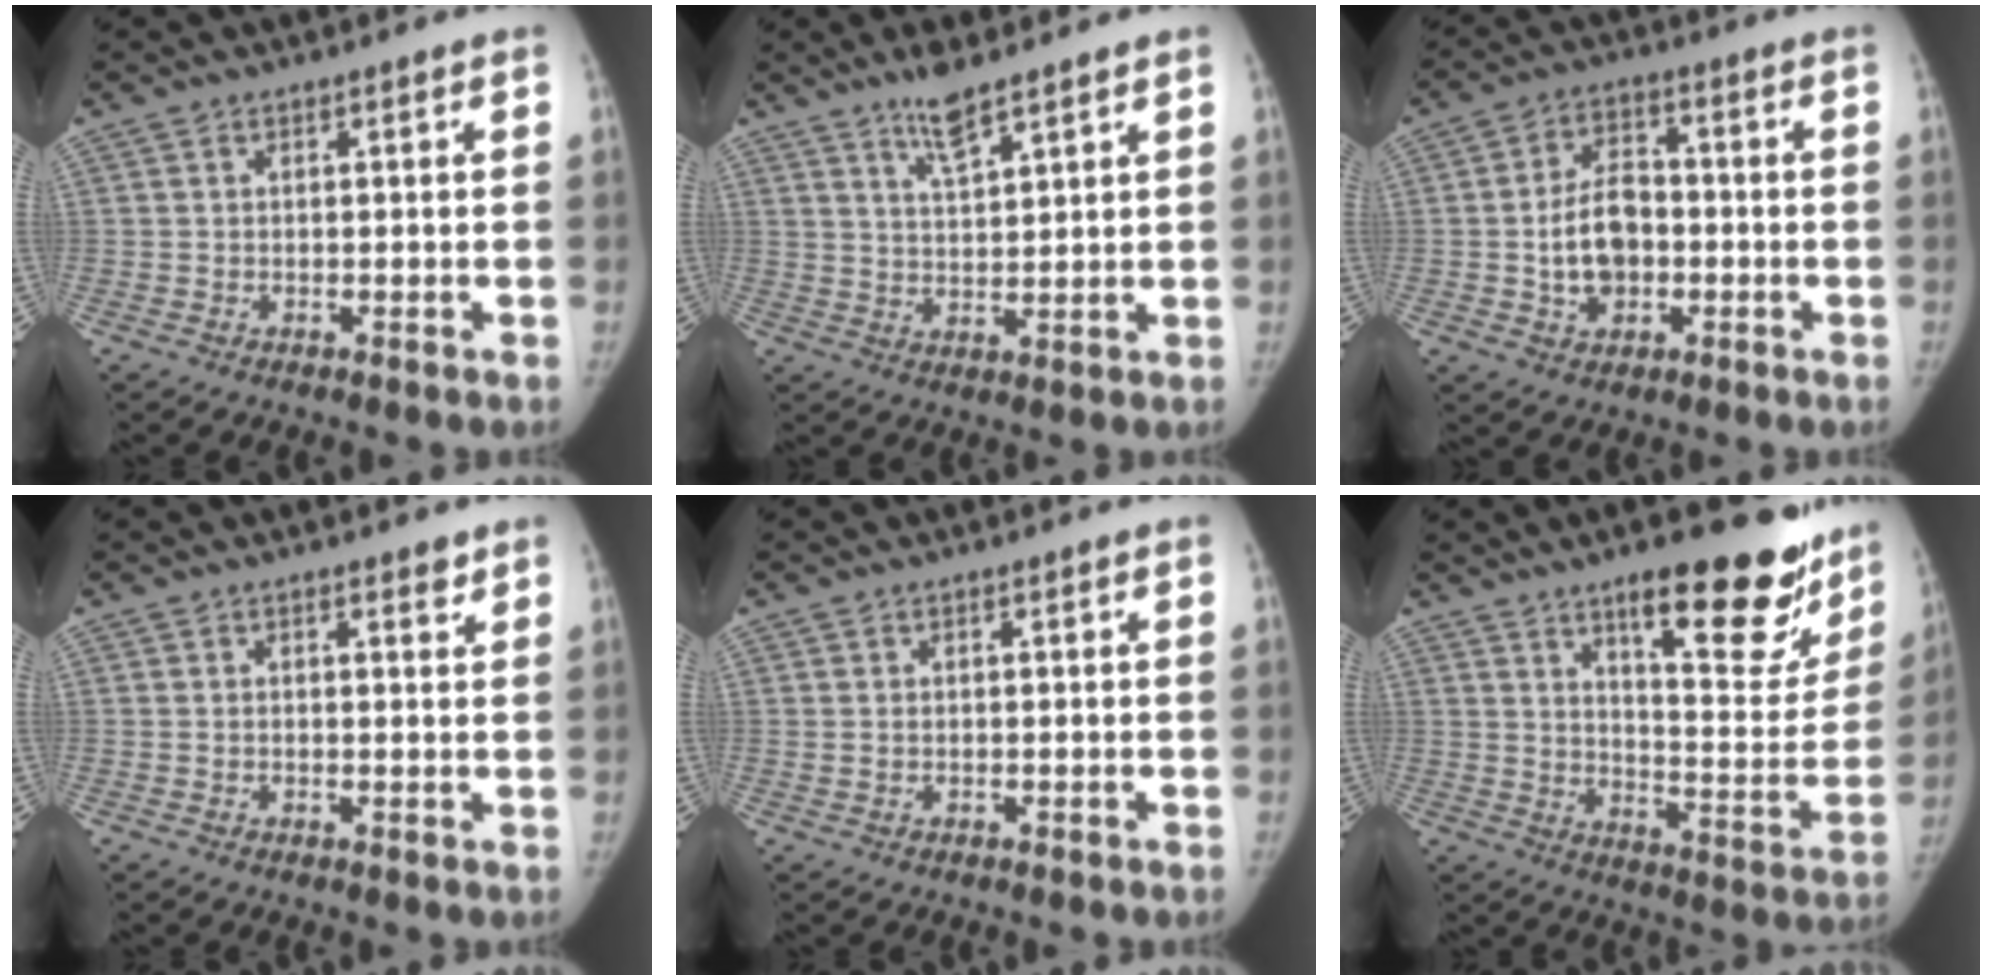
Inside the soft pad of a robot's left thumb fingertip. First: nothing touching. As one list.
[{"total": 5.6, "force": [4.3, 1.0, 3.5], "torque": [-0.054, -0.027, 0.079]}, {"total": 9.6, "force": [-1.5, 6.8, 6.6], "torque": [-0.094, 0.019, -0.027]}, {"total": 1.3, "force": [1.0, 0.5, 0.7], "torque": [0.003, -0.006, 0.012]}, {"total": 0.7, "force": [0.2, 0.4, 0.5], "torque": [-0.011, 0.002, 0.009]}, {"total": 21.6, "force": [14.0, 6.8, 14.9], "torque": [-0.142, -0.090, 0.199]}]